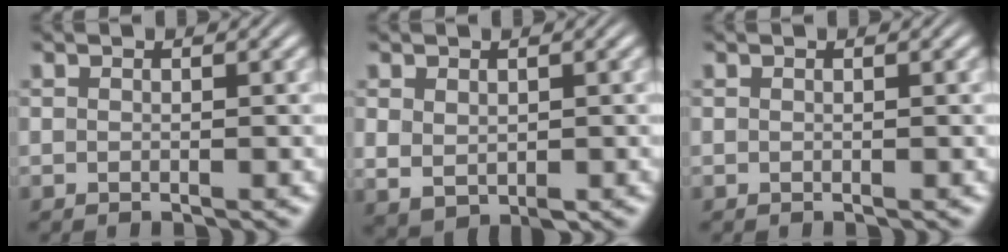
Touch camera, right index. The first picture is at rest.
{"total": 2.6, "force": [0.2, 1.9, 1.7], "torque": [-0.038, -0.016, 0.021]}
{"total": 0.0}